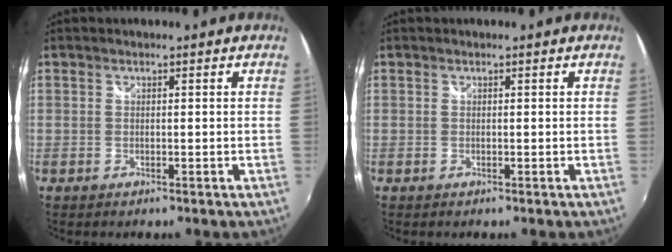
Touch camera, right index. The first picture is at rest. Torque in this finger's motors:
{"motor_torque": [0.00, 0.00, -0.01, 0.00]}